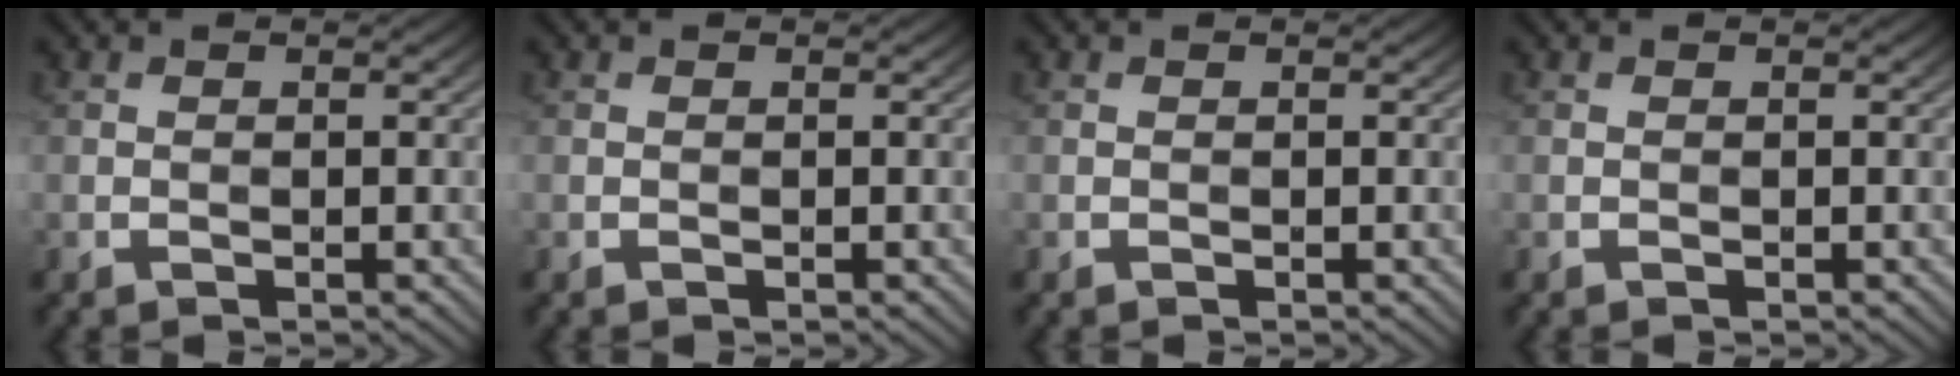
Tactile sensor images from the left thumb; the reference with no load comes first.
{"total": 0.0}
{"total": 0.0}
{"total": 0.0}